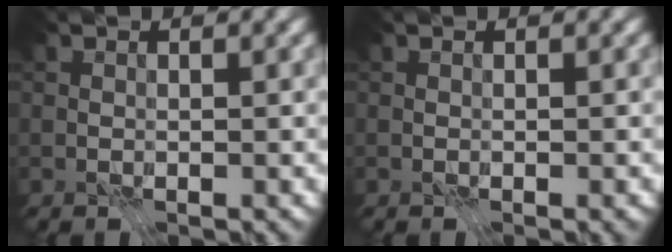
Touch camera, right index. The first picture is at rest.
{"total": 0.0}